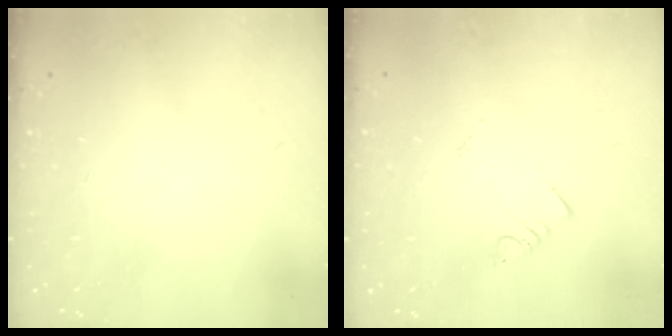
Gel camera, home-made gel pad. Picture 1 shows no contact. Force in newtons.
{"total": 2.0, "press": 2.0, "slide": 0.1}